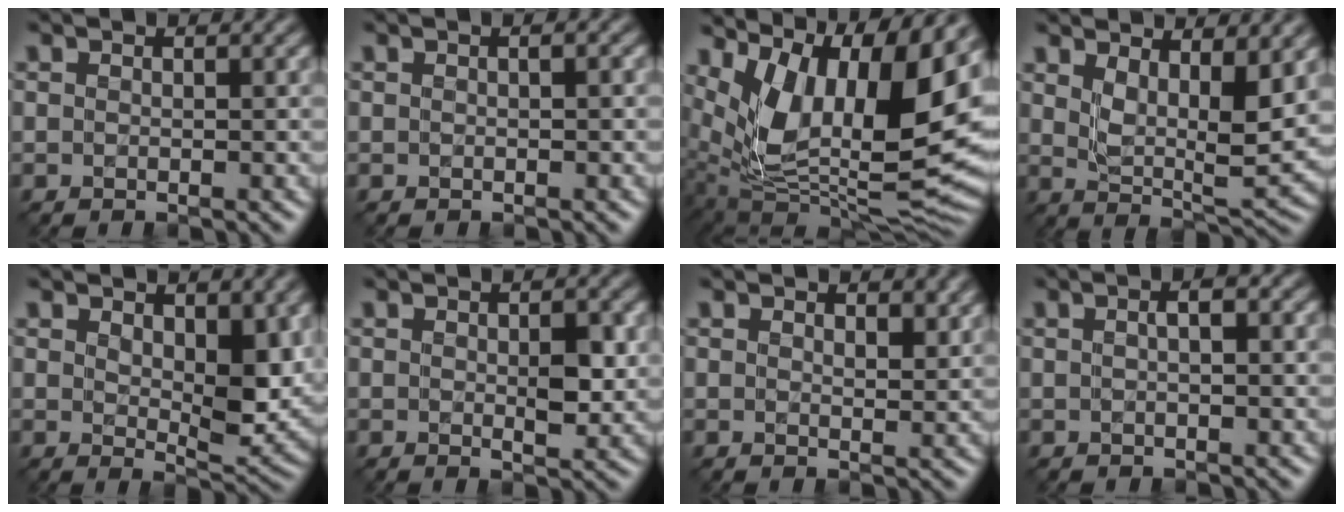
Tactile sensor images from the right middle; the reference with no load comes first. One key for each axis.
{"total": 0.7, "fx": 0.1, "fy": 0.1, "fz": 0.7, "tx": -0.013, "ty": 0.002, "tz": 0.000}
{"total": 15.1, "fx": 5.5, "fy": 7.0, "fz": 12.2, "tx": -0.220, "ty": 0.005, "tz": 0.095}
{"total": 6.7, "fx": 2.6, "fy": 2.7, "fz": 5.6, "tx": -0.105, "ty": -0.015, "tz": 0.050}
{"total": 5.8, "fx": 1.3, "fy": 2.8, "fz": 4.9, "tx": -0.083, "ty": -0.013, "tz": 0.029}
{"total": 2.8, "fx": 0.1, "fy": 1.2, "fz": 2.6, "tx": -0.043, "ty": -0.006, "tz": 0.003}
{"total": 1.5, "fx": 1.0, "fy": 0.6, "fz": 0.9, "tx": -0.013, "ty": -0.004, "tz": 0.020}
{"total": 1.9, "fx": 0.4, "fy": 0.6, "fz": 1.8, "tx": -0.019, "ty": -0.005, "tz": 0.002}